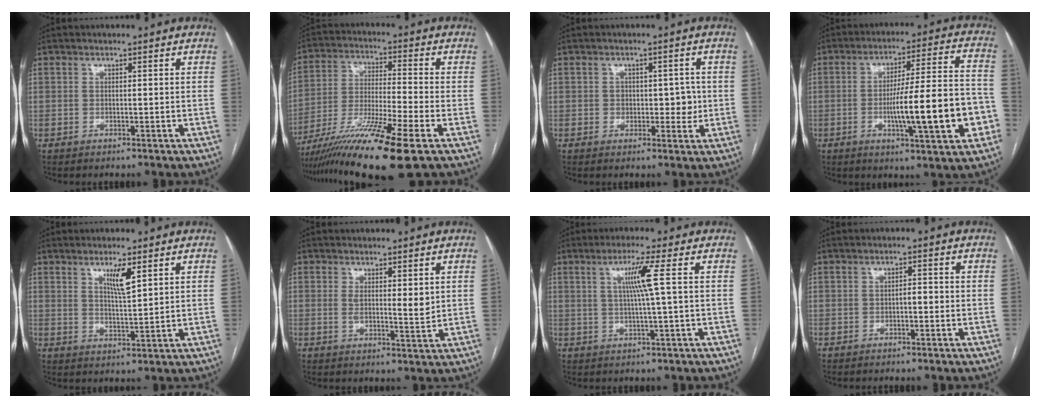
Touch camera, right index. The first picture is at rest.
{"total": 16.1, "force": [-10.0, -0.5, 12.5], "torque": [-0.235, -0.034, -0.176]}
{"total": 4.1, "force": [-0.1, 2.7, 3.0], "torque": [-0.028, 0.009, 0.003]}
{"total": 16.6, "force": [-4.3, 1.8, 16.0], "torque": [-0.240, 0.013, -0.060]}
{"total": 4.5, "force": [2.4, 0.4, 3.8], "torque": [-0.066, -0.007, 0.043]}
{"total": 3.7, "force": [1.1, 1.0, 3.4], "torque": [-0.054, -0.012, 0.021]}
{"total": 5.2, "force": [1.2, -1.3, 4.9], "torque": [-0.096, 0.000, 0.024]}
{"total": 1.4, "force": [-0.4, 0.5, 1.2], "torque": [-0.014, 0.005, -0.008]}